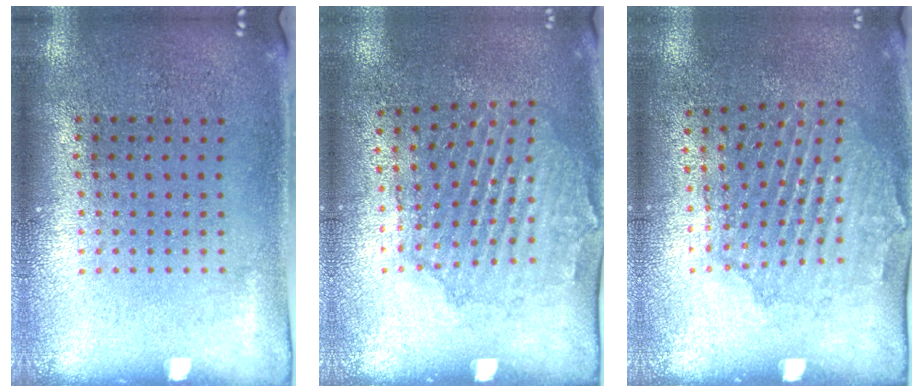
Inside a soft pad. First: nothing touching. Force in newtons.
{"total": 1.7, "press": 1.5, "slide": 0.8}
{"total": 1.7, "press": 1.5, "slide": 0.8}